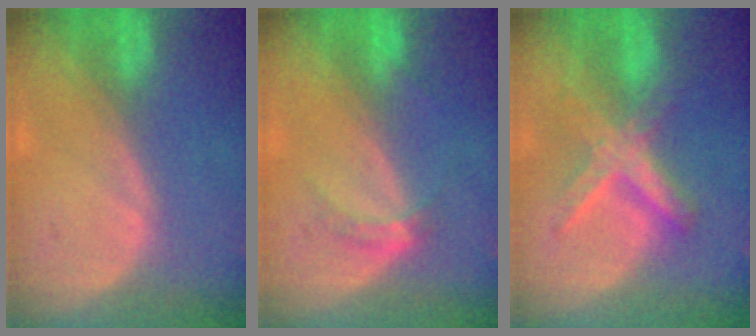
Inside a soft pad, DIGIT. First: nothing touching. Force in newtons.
{"total": 2.8, "press": 2.5, "slide": 1.3}
{"total": 6.4, "press": 6.4, "slide": 0.3}